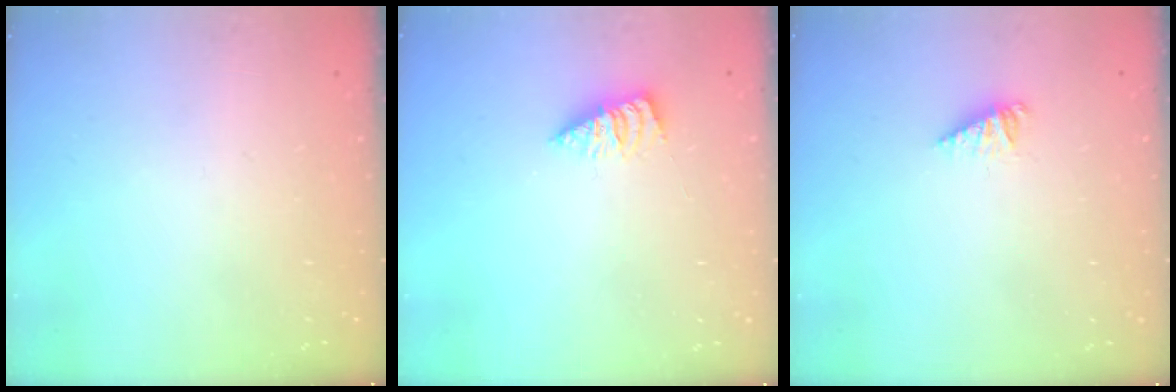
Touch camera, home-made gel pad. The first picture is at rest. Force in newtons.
{"total": 2.5, "press": 2.5, "slide": 0.3}
{"total": 1.7, "press": 1.7, "slide": 0.2}